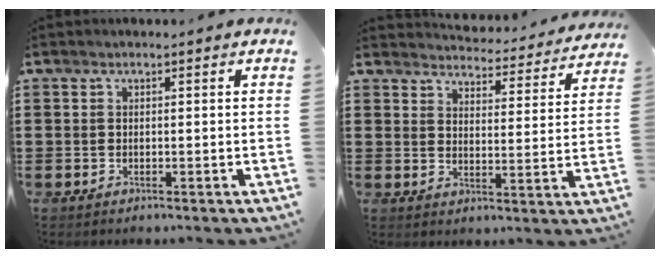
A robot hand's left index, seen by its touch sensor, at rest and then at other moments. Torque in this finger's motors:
{"motor_torque": [1.09, -1.05, -0.21, -0.02]}